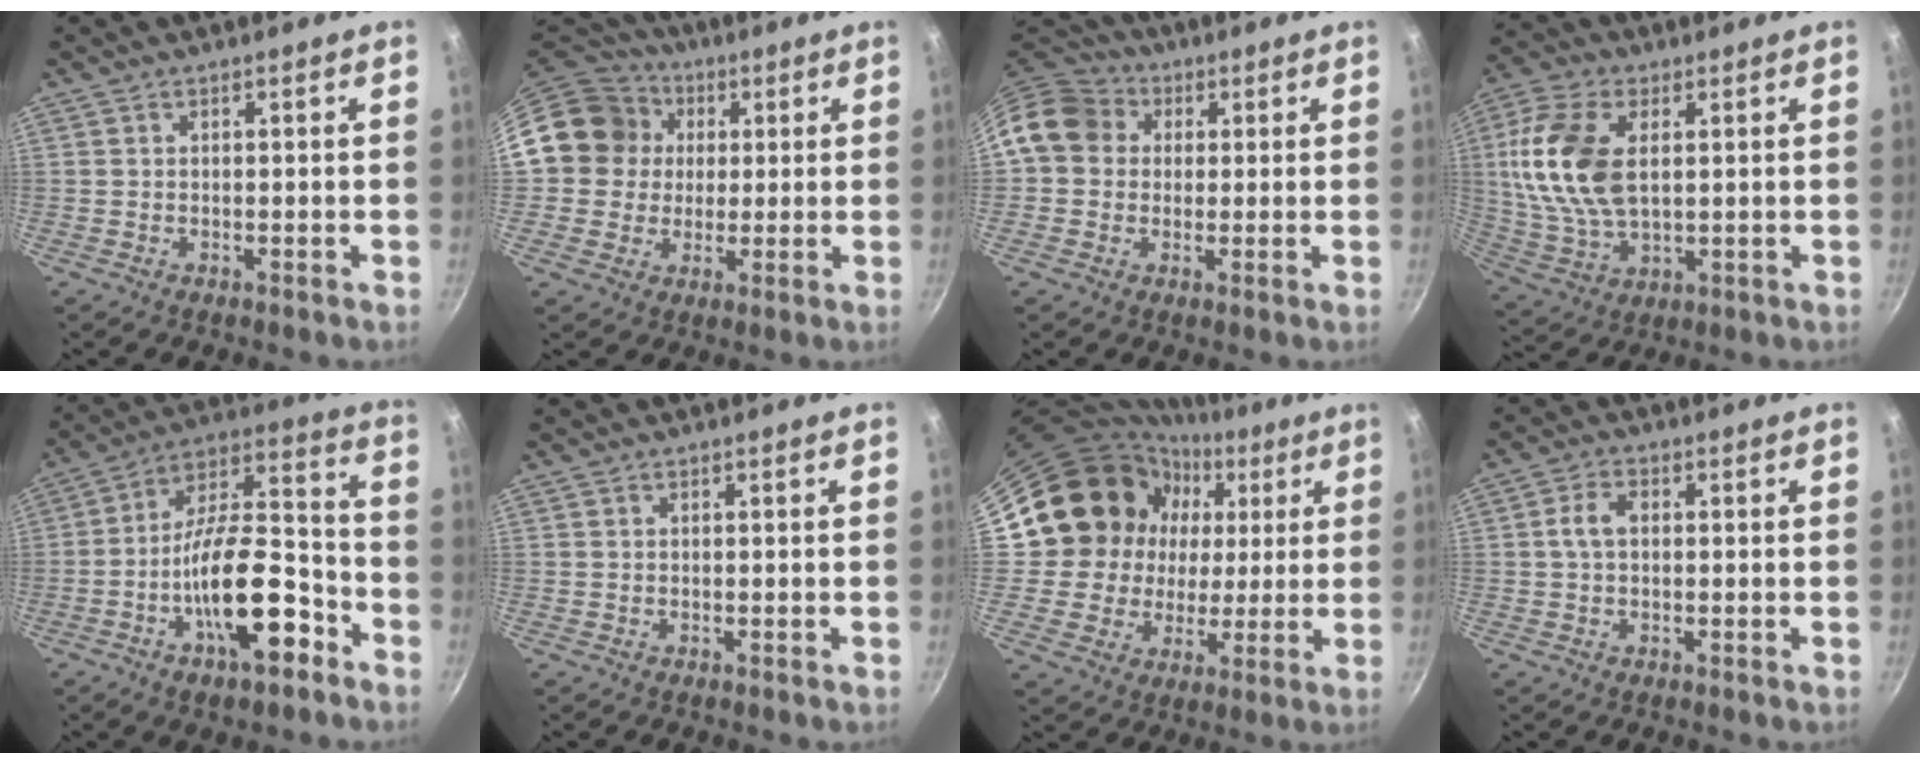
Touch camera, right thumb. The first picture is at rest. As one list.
[{"total": 15.3, "force": [2.7, 13.9, 5.7], "torque": [-0.084, 0.028, 0.037]}, {"total": 11.5, "force": [2.4, 9.9, 5.3], "torque": [-0.072, 0.026, 0.026]}, {"total": 16.3, "force": [3.0, 9.5, 12.9], "torque": [-0.250, -0.004, 0.059]}, {"total": 18.9, "force": [-8.1, 7.8, 15.2], "torque": [-0.224, 0.063, -0.139]}, {"total": 0.0}, {"total": 16.6, "force": [4.6, 15.1, 5.2], "torque": [-0.060, 0.004, 0.079]}, {"total": 4.0, "force": [0.3, 2.6, 3.0], "torque": [-0.054, 0.013, 0.000]}]